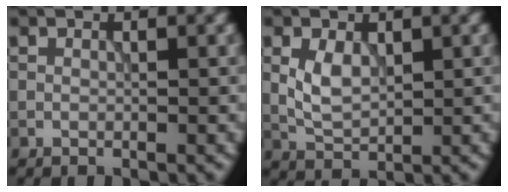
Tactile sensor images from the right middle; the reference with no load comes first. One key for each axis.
{"total": 2.8, "fx": 0.5, "fy": 1.7, "fz": 2.1, "tx": -0.049, "ty": -0.003, "tz": 0.012}